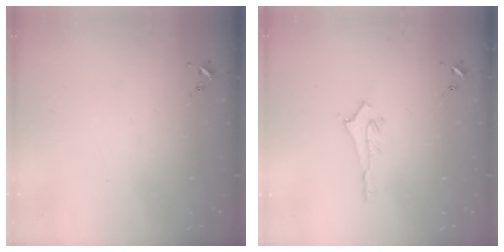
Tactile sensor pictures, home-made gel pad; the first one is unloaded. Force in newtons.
{"total": 2.9, "press": 2.9, "slide": 0.3}